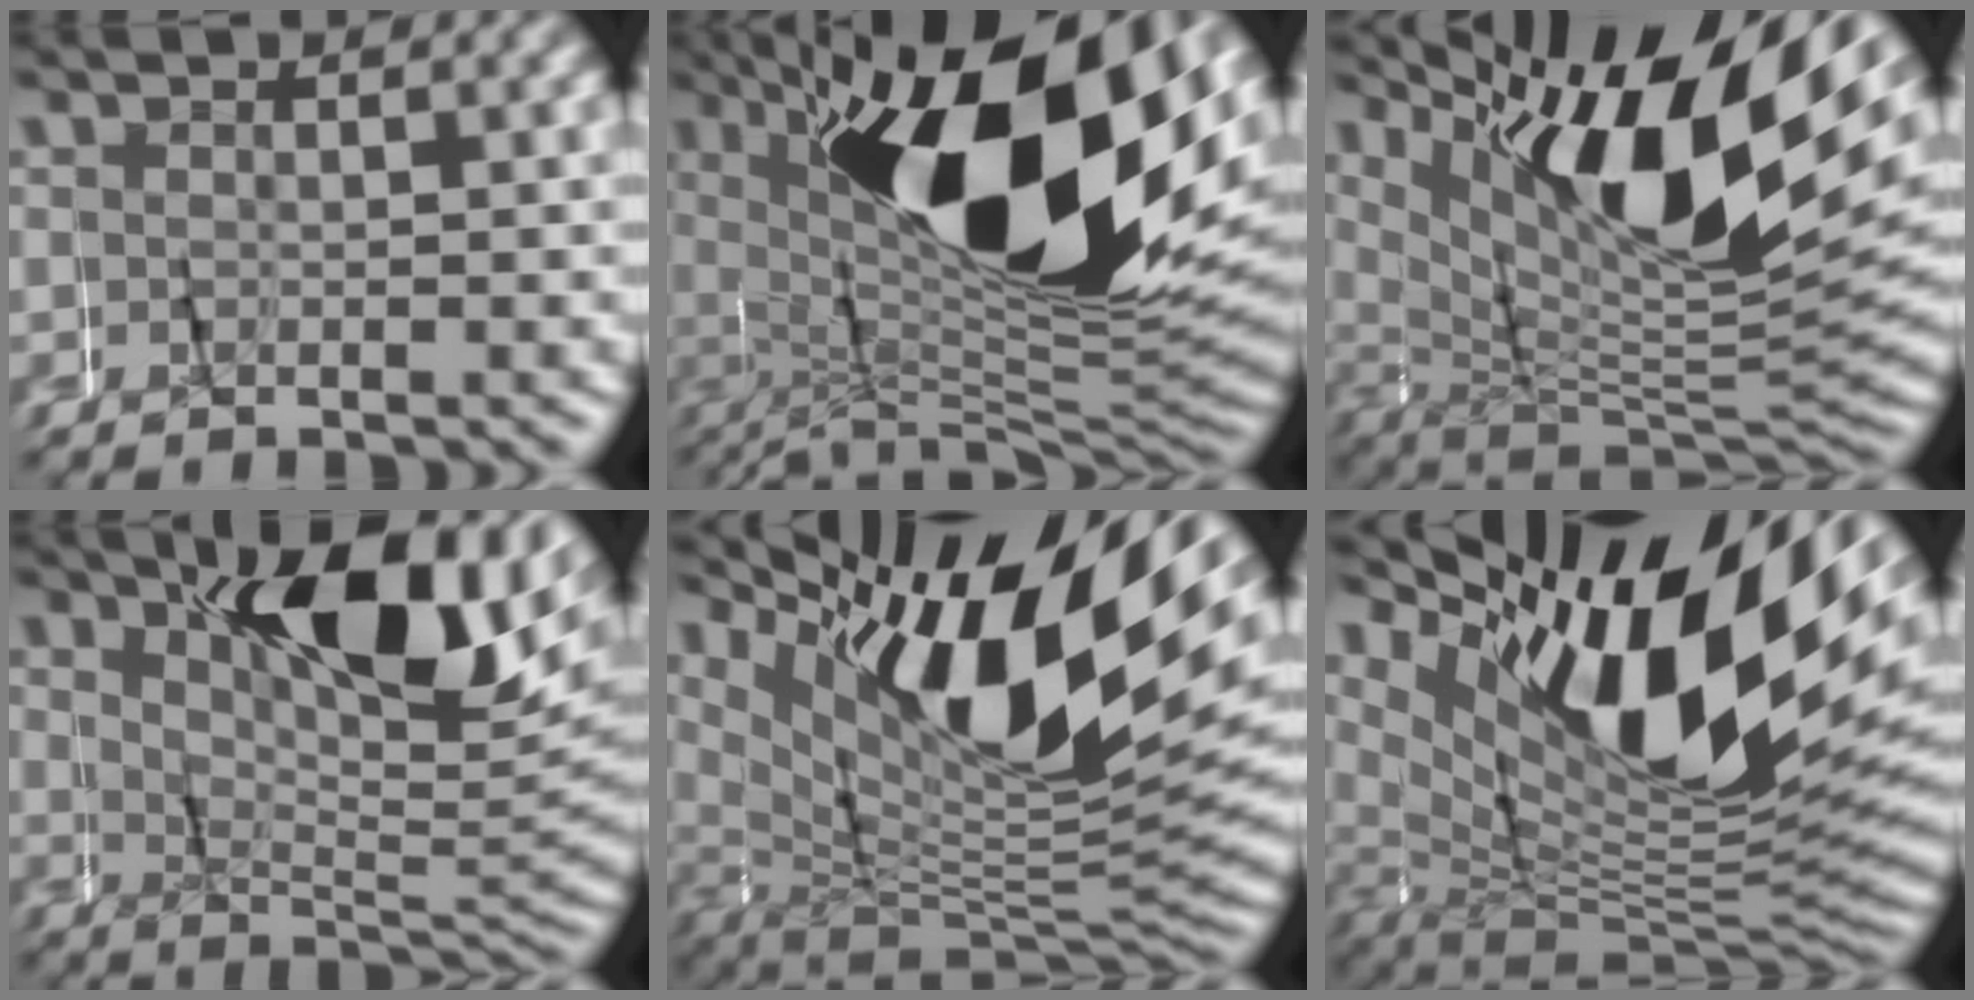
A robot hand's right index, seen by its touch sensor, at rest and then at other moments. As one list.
[{"total": 23.6, "force": [3.6, 10.2, 21.0], "torque": [-0.313, 0.038, 0.040]}, {"total": 16.7, "force": [5.0, 7.0, 14.3], "torque": [-0.217, 0.039, 0.061]}, {"total": 11.5, "force": [4.6, 3.9, 9.8], "torque": [-0.141, 0.018, 0.066]}, {"total": 18.5, "force": [4.5, 8.7, 15.7], "torque": [-0.227, 0.044, 0.051]}, {"total": 20.0, "force": [4.2, 10.1, 16.7], "torque": [-0.235, 0.039, 0.047]}]